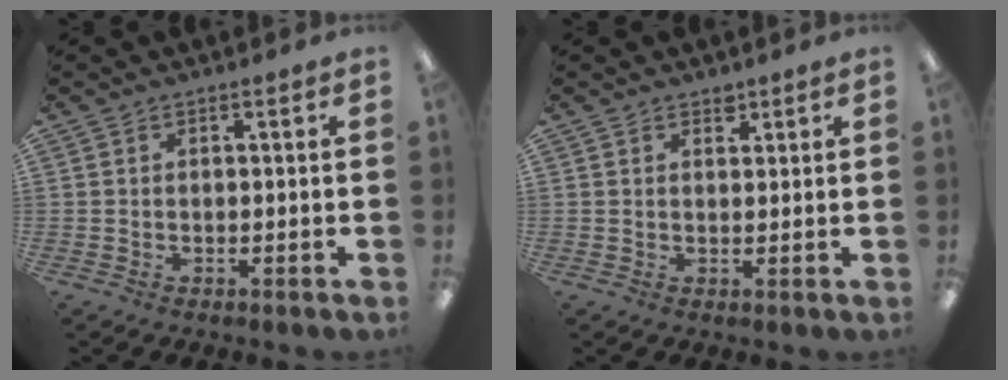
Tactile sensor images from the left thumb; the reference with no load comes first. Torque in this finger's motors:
{"motor_torque": [0.33, 0.04, -0.18, -0.05, -0.04]}